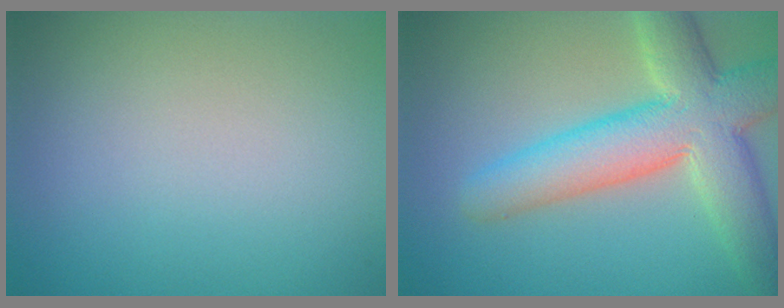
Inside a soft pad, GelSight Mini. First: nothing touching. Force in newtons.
{"total": 8.2, "press": 8.2, "slide": 0.5}